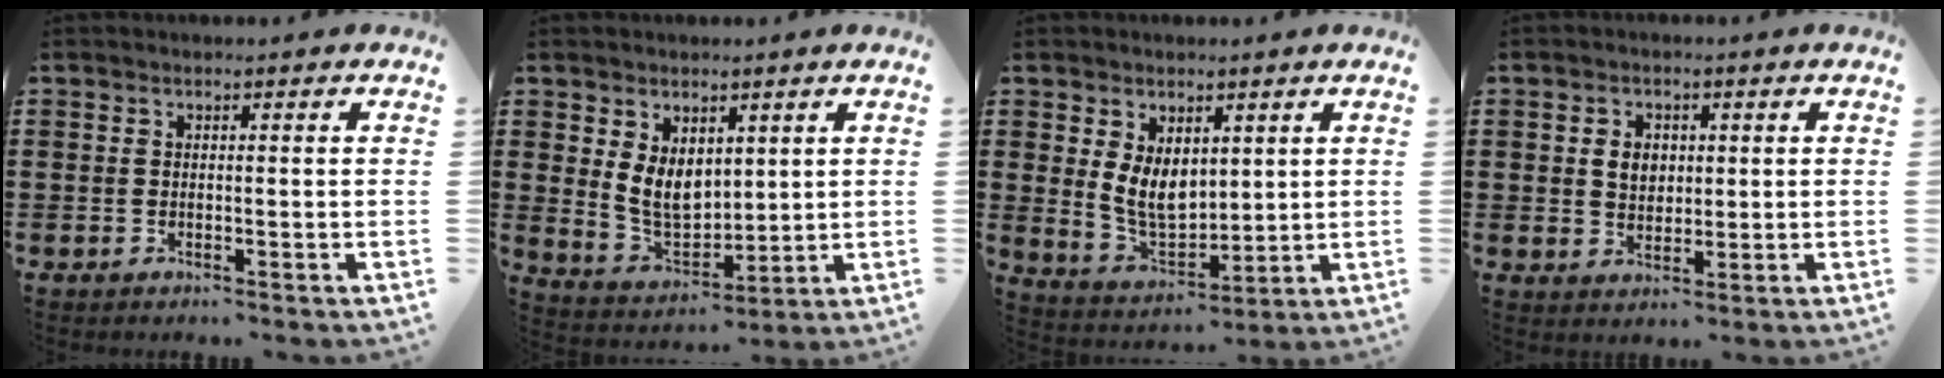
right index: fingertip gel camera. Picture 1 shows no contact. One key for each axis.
{"total": 6.9, "fx": 2.1, "fy": 4.9, "fz": 4.3, "tx": -0.095, "ty": 0.006, "tz": 0.040}
{"total": 7.0, "fx": 1.7, "fy": 4.8, "fz": 4.8, "tx": -0.100, "ty": 0.005, "tz": 0.032}
{"total": 3.4, "fx": 0.6, "fy": 2.7, "fz": 2.1, "tx": -0.041, "ty": 0.008, "tz": 0.007}